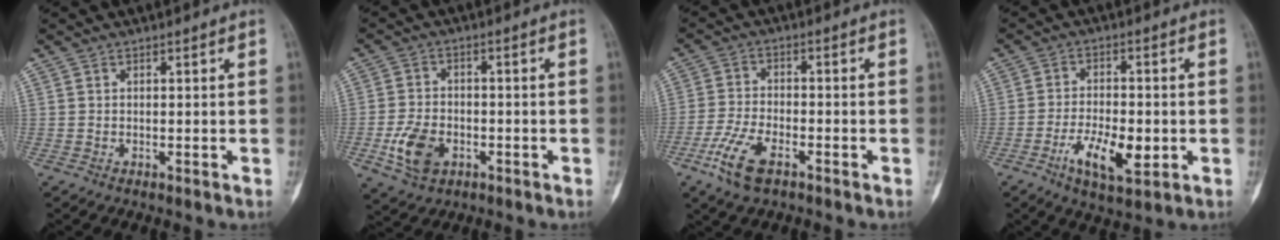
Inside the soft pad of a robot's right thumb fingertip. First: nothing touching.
{"total": 8.0, "force": [-2.8, 5.3, 5.2], "torque": [-0.096, 0.008, -0.049]}
{"total": 8.2, "force": [-4.6, 3.6, 5.8], "torque": [-0.129, 0.011, -0.089]}
{"total": 9.4, "force": [-3.0, 3.9, 8.0], "torque": [-0.135, 0.005, -0.050]}